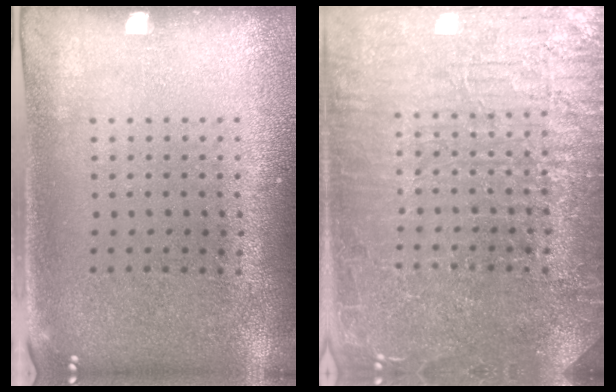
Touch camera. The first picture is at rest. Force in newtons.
{"total": 7.1, "press": 7.1, "slide": 0.9}